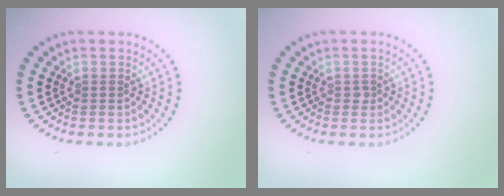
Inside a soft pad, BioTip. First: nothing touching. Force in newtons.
{"total": 0.6, "press": 0.5, "slide": 0.3}